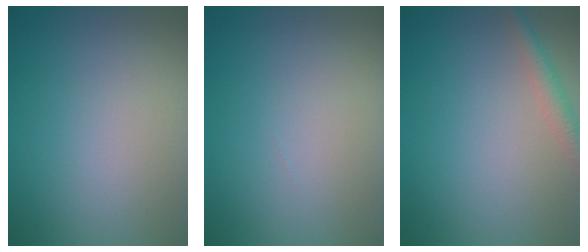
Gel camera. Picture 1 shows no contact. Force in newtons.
{"total": 0.0}
{"total": 2.4, "press": 2.4, "slide": 0.1}